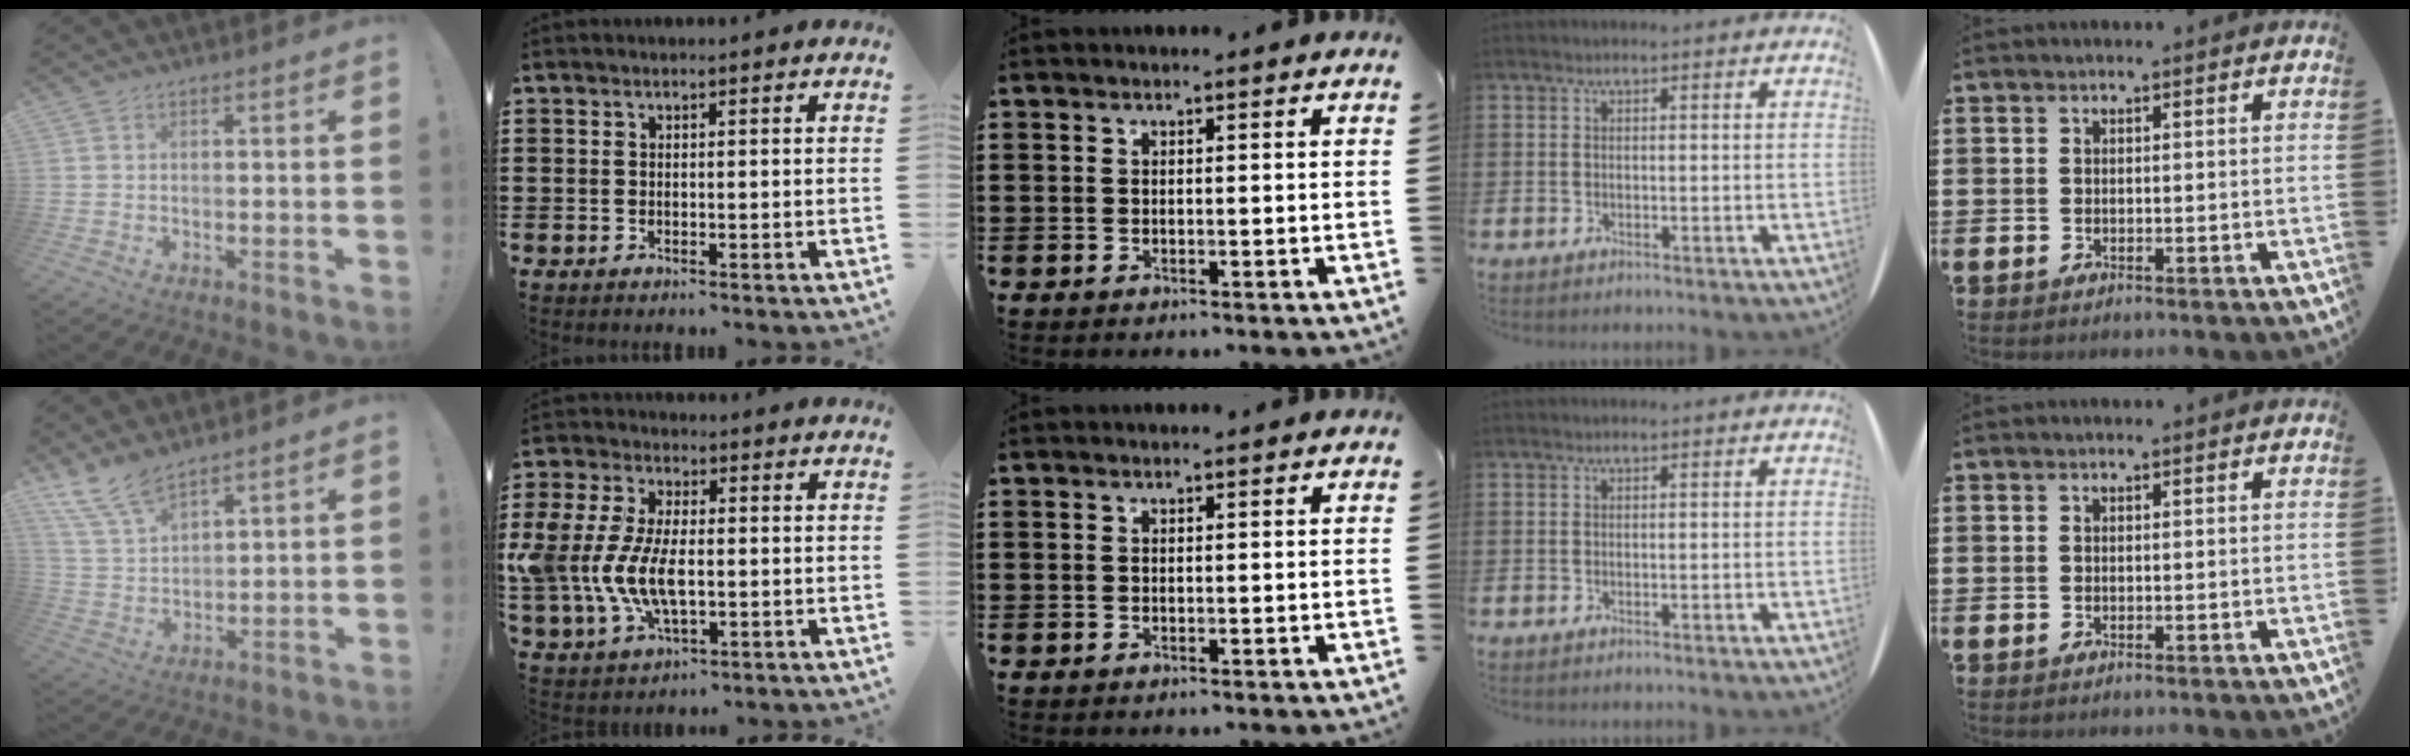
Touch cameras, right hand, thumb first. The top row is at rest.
{"thumb": {"total": 9.5, "force": [8.2, 3.2, 3.6], "torque": [-0.082, -0.049, 0.162]}, "index": {"total": 9.6, "force": [-1.1, 5.4, 7.8], "torque": [-0.198, -0.005, -0.027]}}